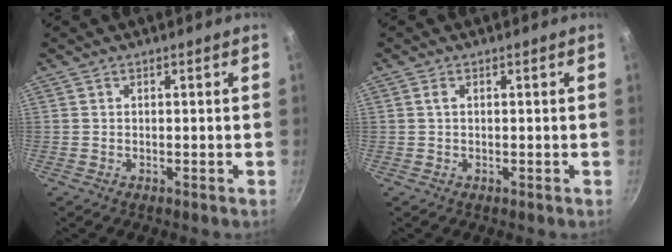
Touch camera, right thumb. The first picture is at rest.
{"total": 0.8, "force": [0.2, 0.3, 0.7], "torque": [-0.016, 0.003, 0.003]}